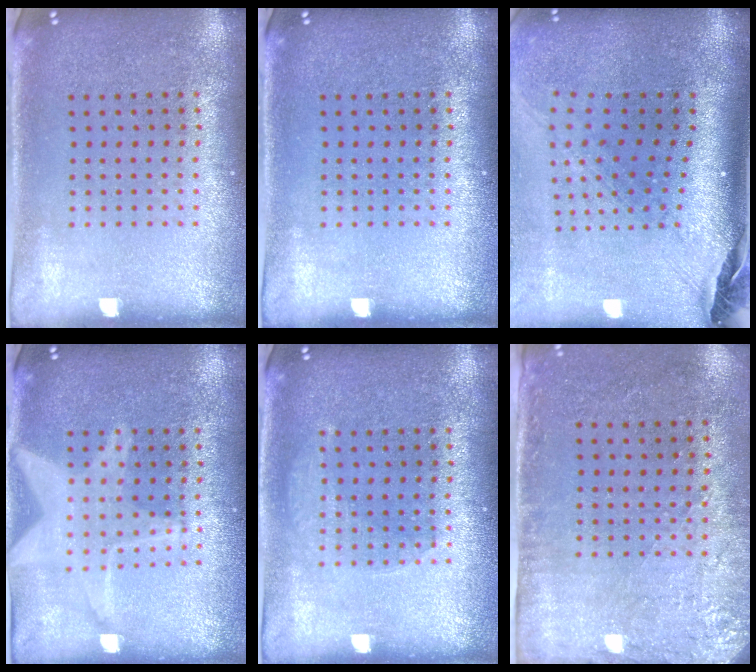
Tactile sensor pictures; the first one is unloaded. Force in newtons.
{"total": 0.0}
{"total": 2.7, "press": 1.9, "slide": 1.9}
{"total": 3.2, "press": 3.2, "slide": 0.4}
{"total": 1.3, "press": 1.3, "slide": 0.2}
{"total": 2.9, "press": 2.3, "slide": 1.7}